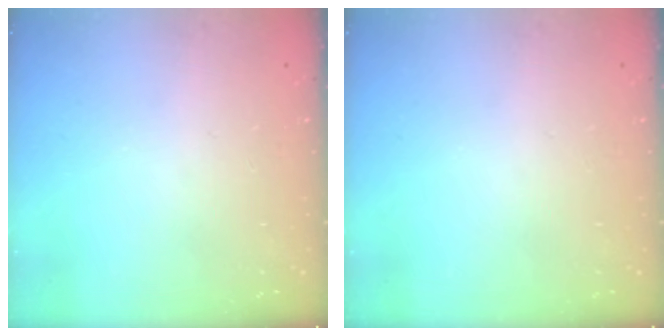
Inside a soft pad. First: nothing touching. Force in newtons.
{"total": 0.0}